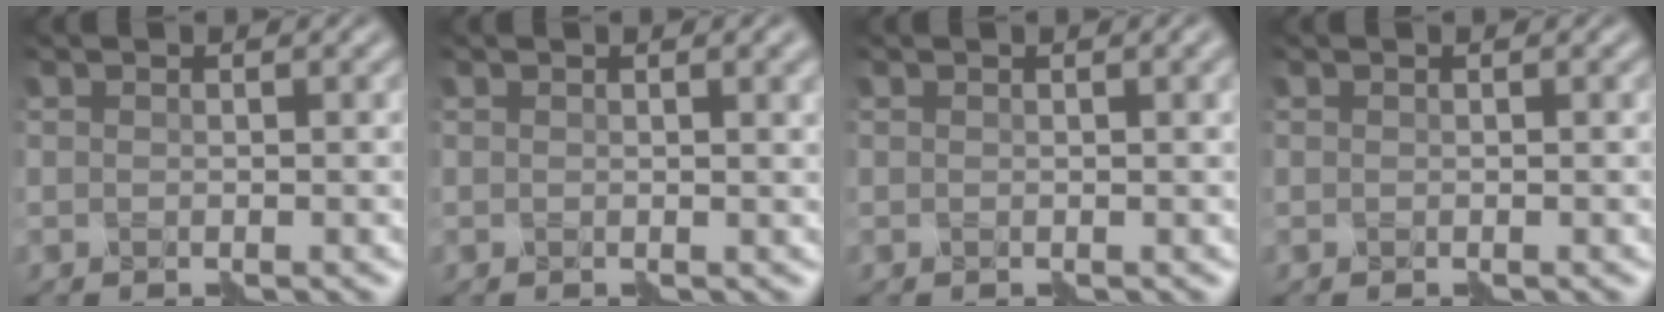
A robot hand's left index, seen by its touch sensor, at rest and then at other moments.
{"total": 1.7, "force": [0.7, 0.4, 1.5], "torque": [-0.017, 0.003, 0.007]}
{"total": 1.4, "force": [0.5, 0.4, 1.3], "torque": [-0.014, 0.004, 0.004]}
{"total": 0.0}